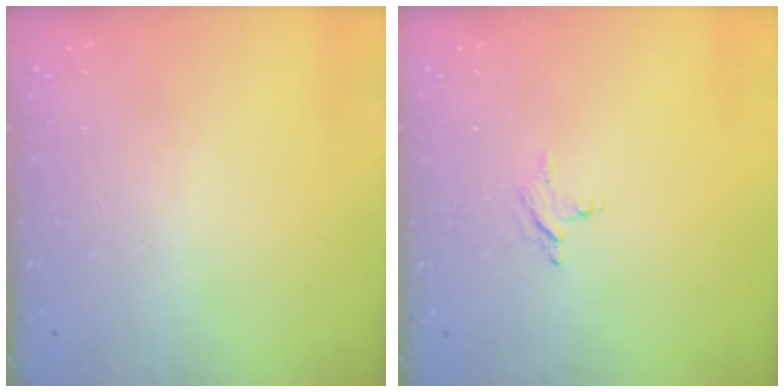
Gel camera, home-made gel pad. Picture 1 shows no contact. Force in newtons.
{"total": 2.4, "press": 2.4, "slide": 0.2}